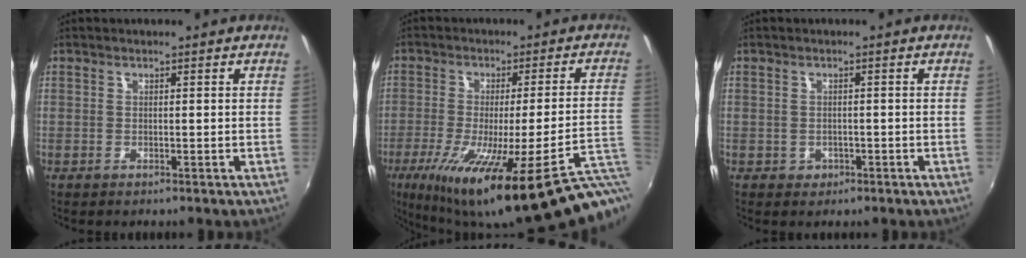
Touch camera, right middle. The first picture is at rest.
{"total": 28.5, "force": [-17.0, 1.8, 22.9], "torque": [-0.338, -0.096, -0.245]}
{"total": 1.9, "force": [-0.7, 1.7, 0.5], "torque": [-0.011, 0.000, -0.005]}